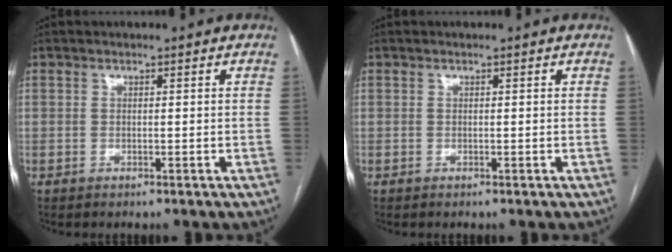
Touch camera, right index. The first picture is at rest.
{"total": 0.0}